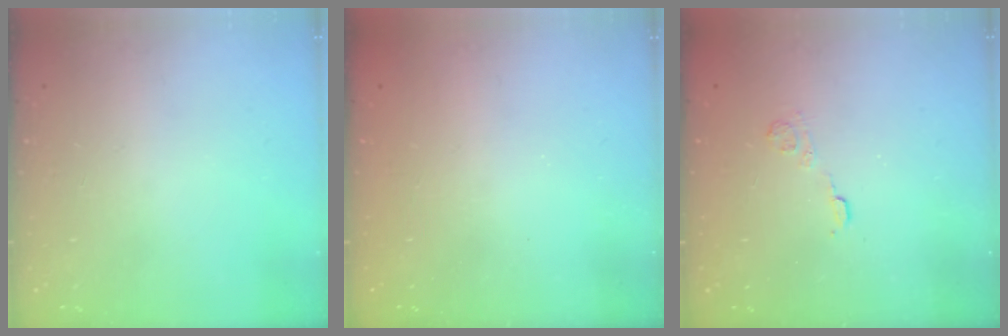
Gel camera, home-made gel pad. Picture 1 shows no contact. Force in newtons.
{"total": 2.5, "press": 2.4, "slide": 0.7}
{"total": 3.6, "press": 3.4, "slide": 1.2}